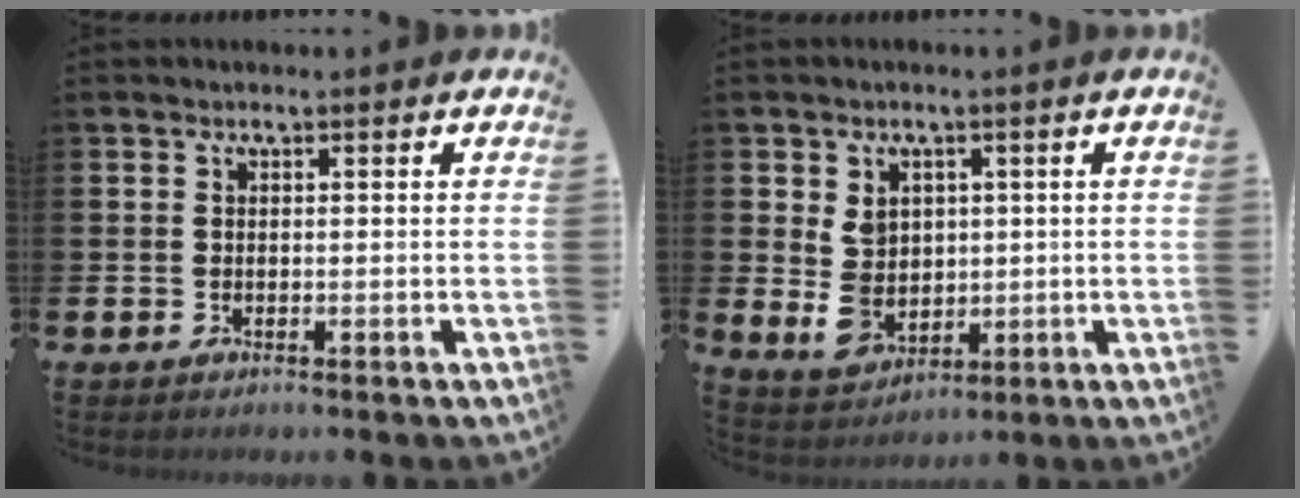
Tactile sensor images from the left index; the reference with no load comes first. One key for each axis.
{"total": 5.2, "fx": 1.0, "fy": 4.5, "fz": 2.4, "tx": -0.051, "ty": 0.004, "tz": 0.016}